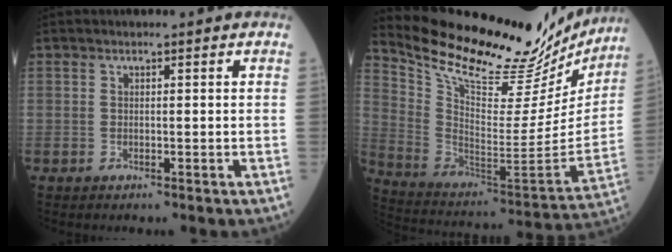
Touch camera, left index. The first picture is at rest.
{"total": 28.6, "force": [25.4, 6.8, 11.4], "torque": [-0.193, -0.063, 0.363]}